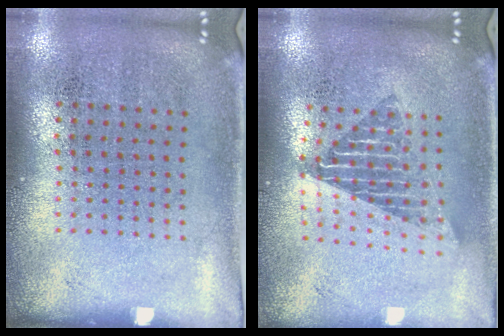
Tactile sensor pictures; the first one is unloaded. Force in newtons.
{"total": 1.7, "press": 1.4, "slide": 1.0}